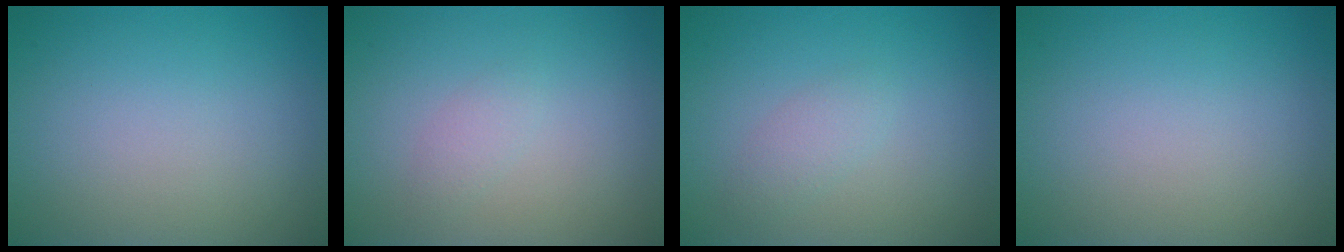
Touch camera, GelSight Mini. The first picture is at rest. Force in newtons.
{"total": 1.0, "press": 1.0, "slide": 0.0}
{"total": 1.3, "press": 1.3, "slide": 0.0}
{"total": 0.0}